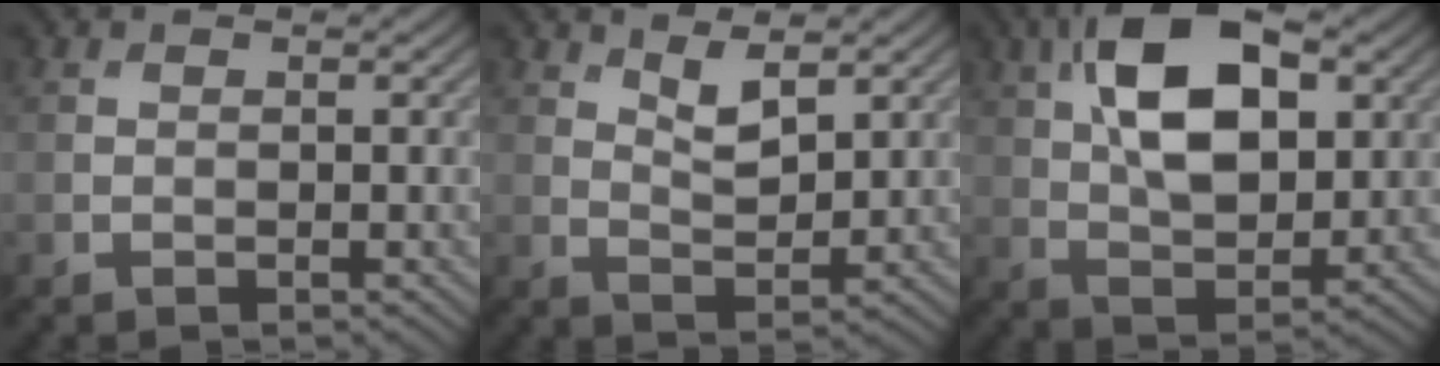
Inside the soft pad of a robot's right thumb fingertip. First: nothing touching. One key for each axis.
{"total": 4.0, "fx": 2.4, "fy": 1.5, "fz": 2.8, "tx": -0.062, "ty": -0.008, "tz": 0.047}
{"total": 13.3, "fx": 4.3, "fy": 7.0, "fz": 10.5, "tx": -0.203, "ty": 0.014, "tz": 0.073}